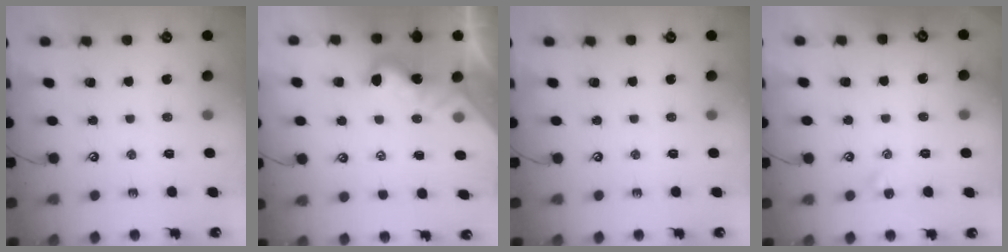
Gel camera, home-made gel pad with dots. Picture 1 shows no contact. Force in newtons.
{"total": 1.9, "press": 1.9, "slide": 0.4}
{"total": 0.0}
{"total": 2.1, "press": 2.0, "slide": 0.6}